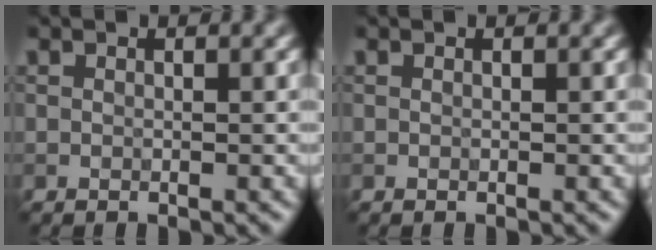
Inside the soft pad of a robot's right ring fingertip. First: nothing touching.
{"total": 0.0}